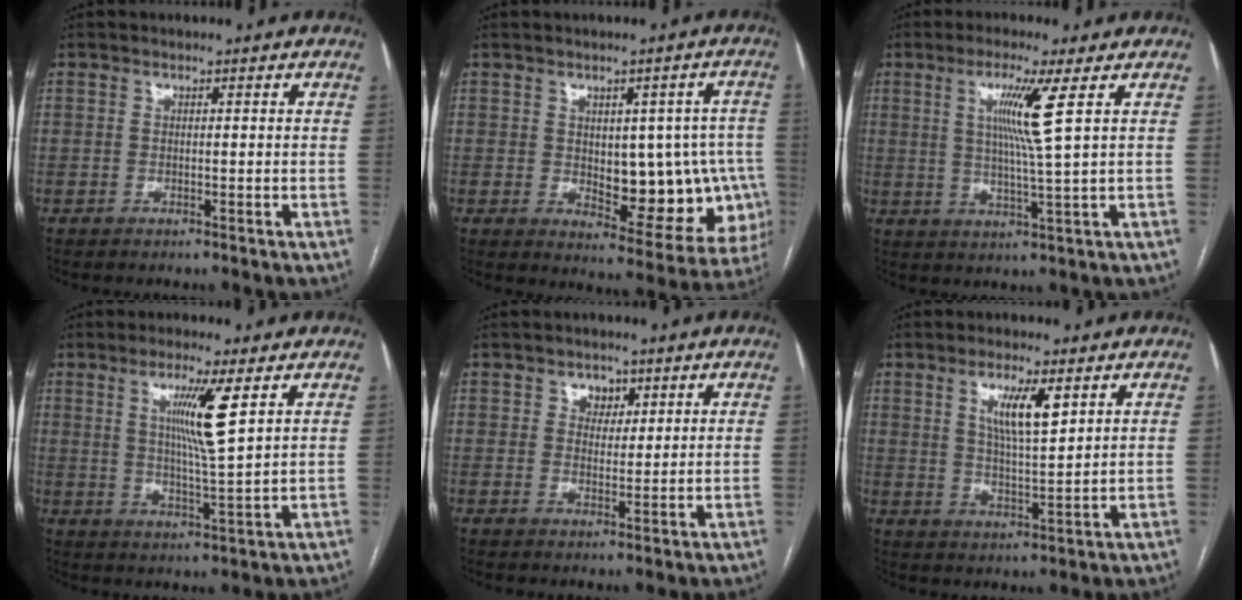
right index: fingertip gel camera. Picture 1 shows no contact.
{"total": 14.1, "force": [-0.9, 6.7, 12.4], "torque": [-0.134, 0.015, 0.007]}
{"total": 7.4, "force": [2.4, -1.4, 6.8], "torque": [-0.128, -0.009, 0.048]}
{"total": 7.9, "force": [3.1, -0.4, 7.3], "torque": [-0.131, -0.012, 0.056]}
{"total": 3.2, "force": [1.6, 2.4, 1.4], "torque": [-0.017, 0.004, 0.026]}
{"total": 6.8, "force": [3.1, 1.2, 5.9], "torque": [-0.109, -0.004, 0.056]}